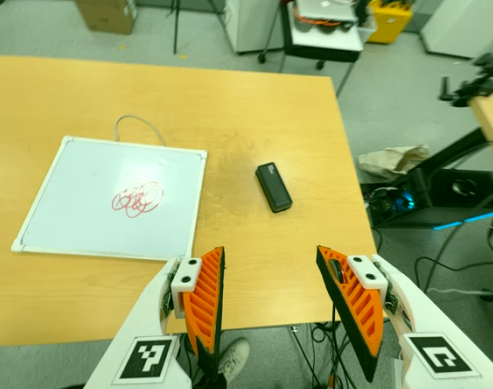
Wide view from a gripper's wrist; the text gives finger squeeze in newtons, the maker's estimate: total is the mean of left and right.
{"total": 0.0}